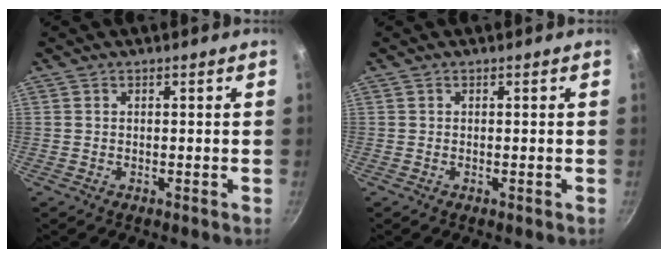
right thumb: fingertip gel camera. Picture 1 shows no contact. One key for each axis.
{"total": 0.0}